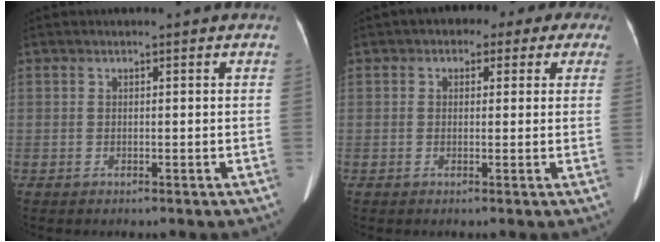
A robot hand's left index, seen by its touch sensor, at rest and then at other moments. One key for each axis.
{"total": 7.4, "fx": 4.0, "fy": 4.7, "fz": 4.1, "tx": -0.029, "ty": 0.015, "tz": 0.034}